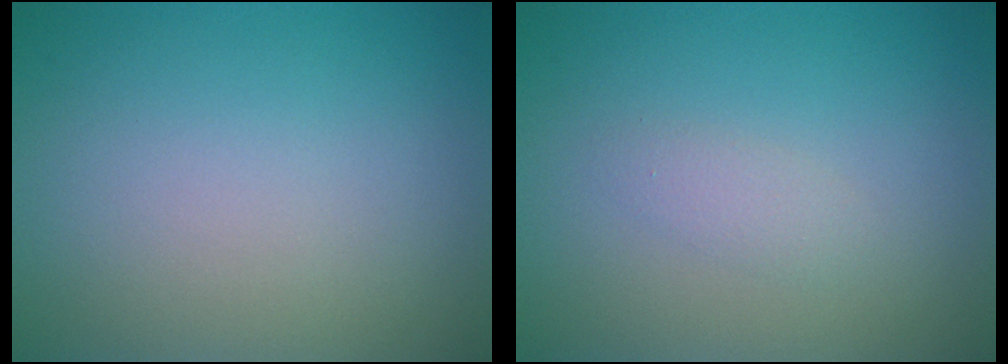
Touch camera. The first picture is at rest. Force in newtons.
{"total": 1.1, "press": 1.1, "slide": 0.0}